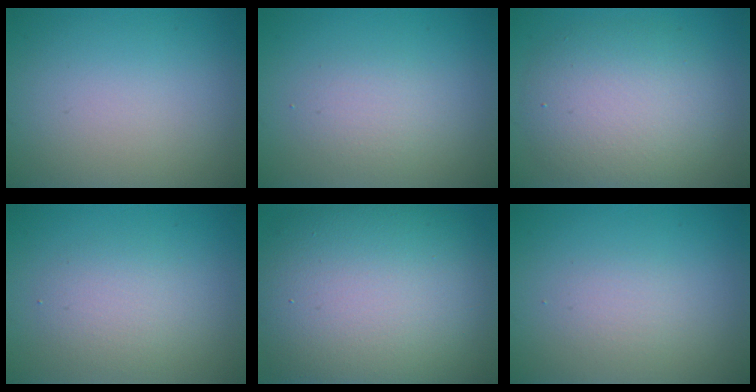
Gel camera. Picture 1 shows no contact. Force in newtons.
{"total": 1.8, "press": 1.8, "slide": 0.1}
{"total": 6.5, "press": 6.5, "slide": 0.6}
{"total": 2.5, "press": 2.5, "slide": 0.2}
{"total": 14.9, "press": 14.9, "slide": 1.1}
{"total": 1.3, "press": 1.3, "slide": 0.1}